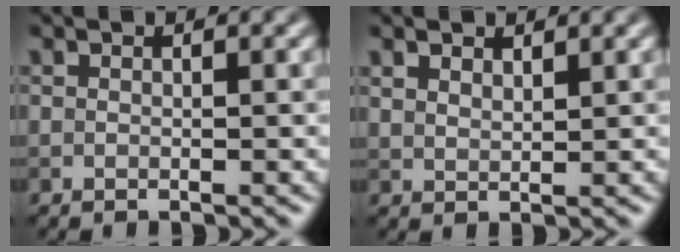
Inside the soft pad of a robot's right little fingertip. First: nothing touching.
{"total": 1.4, "force": [1.2, 0.5, 0.6], "torque": [-0.015, 0.002, 0.025]}